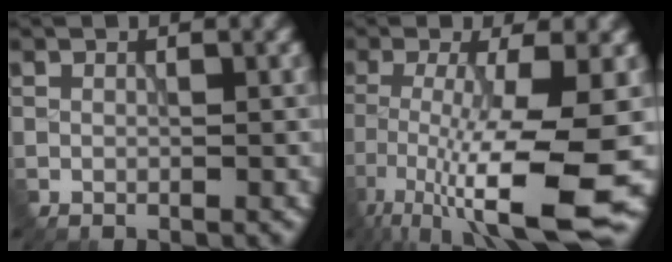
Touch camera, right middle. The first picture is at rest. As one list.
[{"total": 9.7, "force": [-4.5, 1.6, 8.5], "torque": [-0.153, -0.012, -0.081]}]